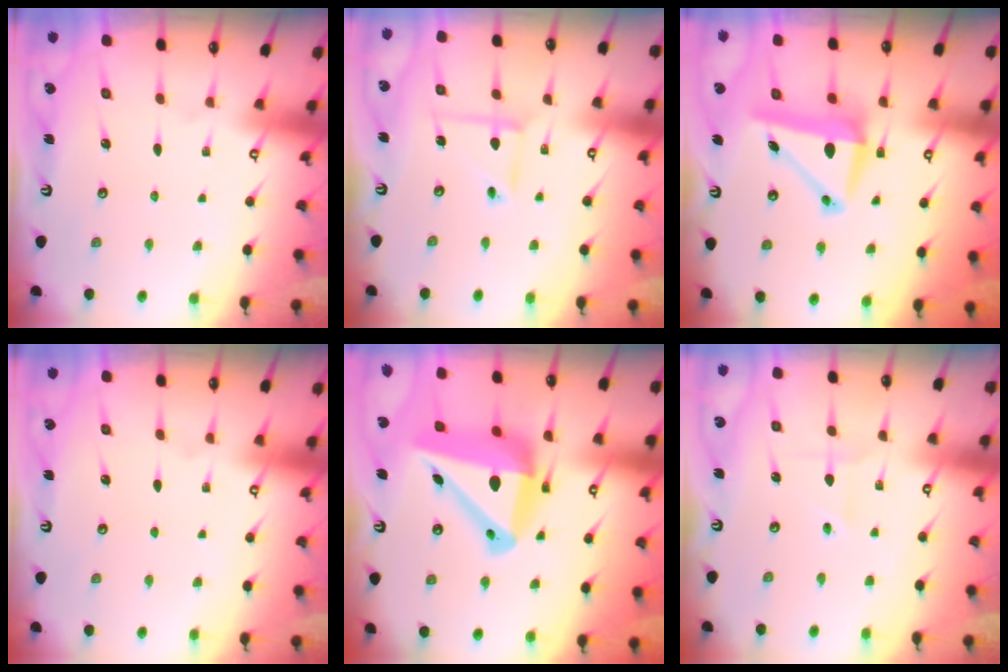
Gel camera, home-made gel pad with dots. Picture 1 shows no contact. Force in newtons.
{"total": 6.6, "press": 6.6, "slide": 0.5}
{"total": 8.7, "press": 8.6, "slide": 1.6}
{"total": 0.0}
{"total": 19.5, "press": 19.2, "slide": 3.2}
{"total": 2.0, "press": 1.9, "slide": 0.5}